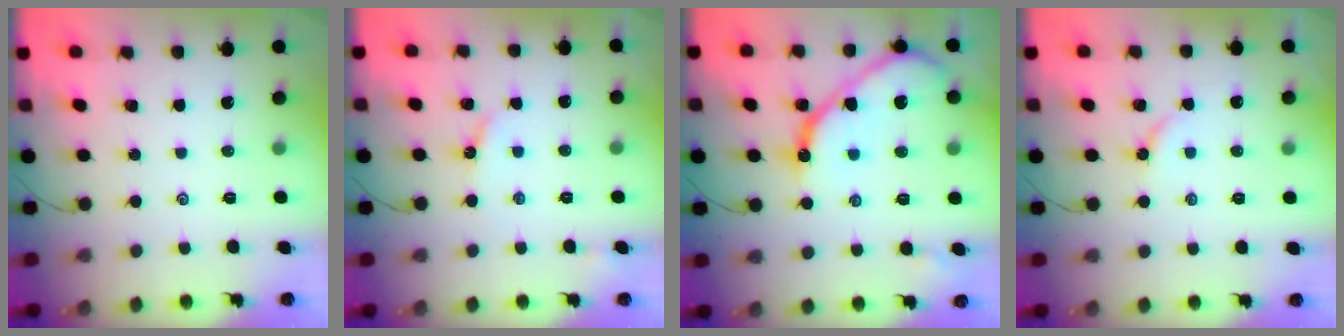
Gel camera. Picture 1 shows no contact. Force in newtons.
{"total": 4.1, "press": 4.1, "slide": 0.4}
{"total": 11.9, "press": 11.8, "slide": 1.2}
{"total": 3.4, "press": 3.4, "slide": 0.3}